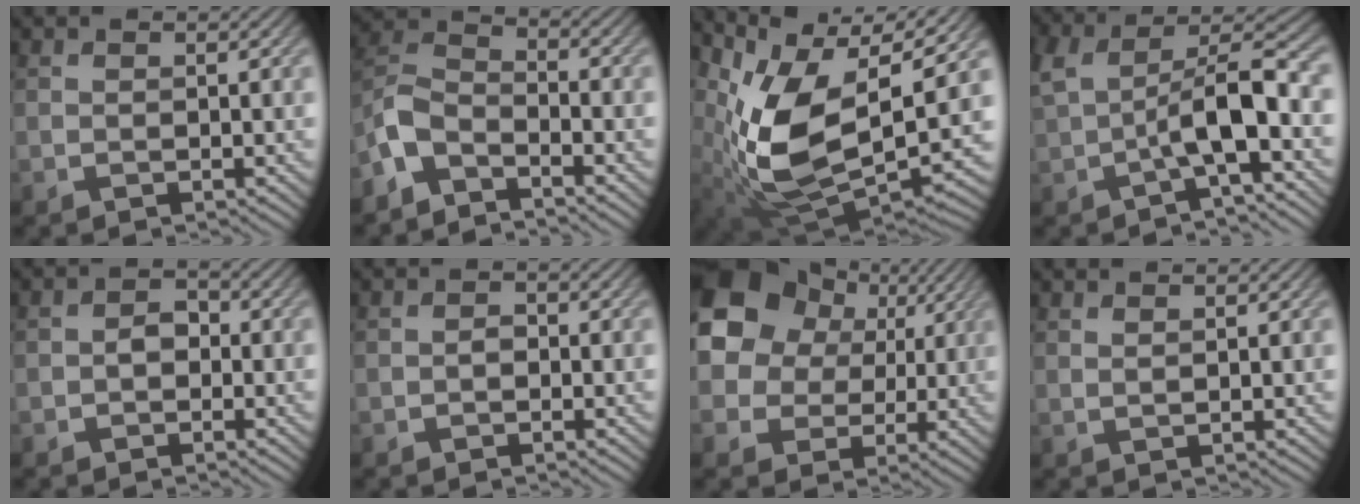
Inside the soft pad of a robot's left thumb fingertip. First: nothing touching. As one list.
[{"total": 6.0, "force": [-4.5, 2.4, 3.2], "torque": [-0.071, 0.002, -0.110]}, {"total": 13.9, "force": [4.0, 7.5, 11.0], "torque": [-0.236, -0.014, 0.084]}, {"total": 8.2, "force": [-0.8, 3.3, 7.5], "torque": [-0.139, 0.014, -0.019]}, {"total": 1.7, "force": [-0.6, 1.3, 1.0], "torque": [-0.014, 0.009, -0.017]}, {"total": 0.8, "force": [-0.4, 0.5, 0.4], "torque": [-0.006, 0.006, -0.012]}, {"total": 15.5, "force": [5.3, 13.1, 6.5], "torque": [-0.194, 0.039, 0.079]}, {"total": 0.9, "force": [0.8, -0.2, 0.2], "torque": [-0.006, 0.005, 0.015]}]